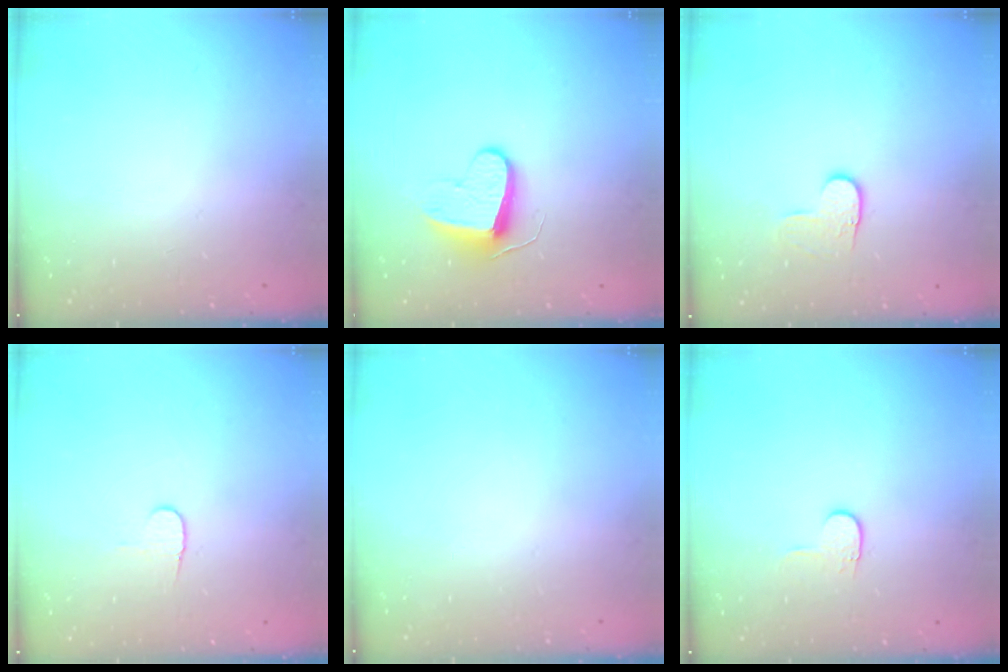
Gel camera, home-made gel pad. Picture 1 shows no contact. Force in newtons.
{"total": 9.1, "press": 9.1, "slide": 0.7}
{"total": 3.8, "press": 3.8, "slide": 0.4}
{"total": 4.1, "press": 4.1, "slide": 0.4}
{"total": 0.0}
{"total": 3.9, "press": 3.8, "slide": 0.5}